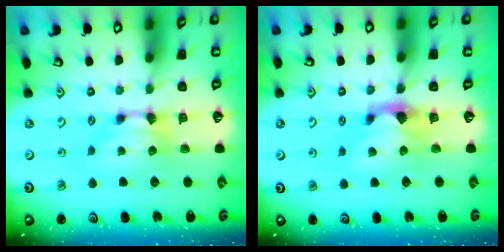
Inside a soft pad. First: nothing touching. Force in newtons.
{"total": 1.8, "press": 1.2, "slide": 1.4}